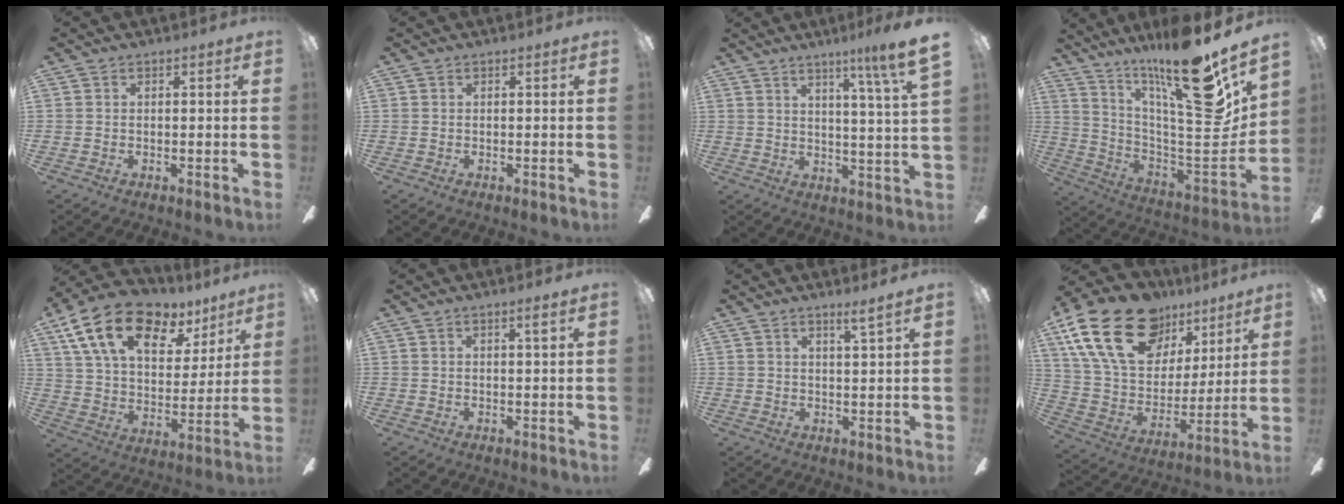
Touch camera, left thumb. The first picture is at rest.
{"total": 0.0}
{"total": 8.4, "force": [5.8, -0.7, 5.9], "torque": [-0.088, -0.040, 0.088]}
{"total": 23.1, "force": [16.1, 3.7, 16.2], "torque": [-0.242, -0.116, 0.254]}
{"total": 20.4, "force": [11.4, 11.4, 12.5], "torque": [-0.218, -0.043, 0.204]}
{"total": 1.5, "force": [1.0, -0.3, 1.0], "torque": [-0.021, -0.003, 0.017]}
{"total": 3.3, "force": [2.8, -0.8, 1.4], "torque": [-0.027, -0.020, 0.047]}
{"total": 25.6, "force": [14.5, 15.6, 14.2], "torque": [-0.262, -0.071, 0.271]}